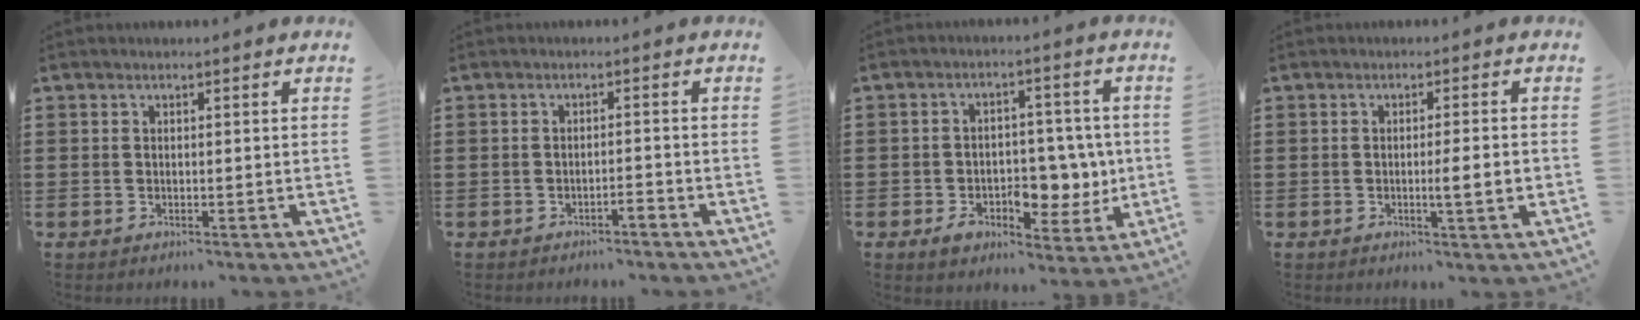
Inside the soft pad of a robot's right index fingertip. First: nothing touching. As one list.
[{"total": 1.5, "force": [-1.3, 0.1, 0.8], "torque": [-0.016, 0.000, -0.025]}, {"total": 8.1, "force": [-1.3, 5.9, 5.4], "torque": [-0.078, 0.012, -0.019]}, {"total": 3.8, "force": [-0.6, 0.2, 3.8], "torque": [-0.064, -0.004, -0.011]}]